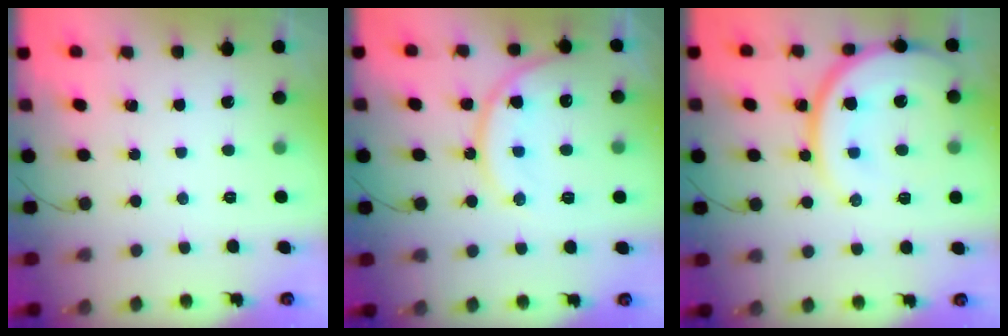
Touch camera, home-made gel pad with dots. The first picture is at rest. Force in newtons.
{"total": 14.3, "press": 14.2, "slide": 1.6}
{"total": 16.7, "press": 16.7, "slide": 1.3}